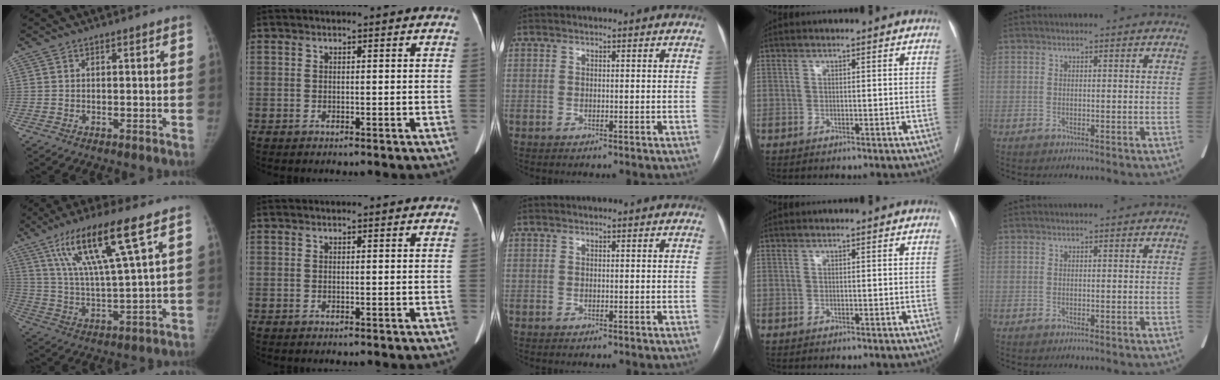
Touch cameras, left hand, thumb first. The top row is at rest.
{"thumb": {"total": 15.6, "force": [8.1, 1.3, 13.3], "torque": [-0.253, -0.026, 0.152]}}